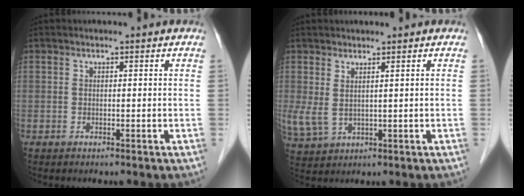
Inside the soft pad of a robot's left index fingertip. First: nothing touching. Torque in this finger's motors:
{"motor_torque": [0.00, -0.24, 0.22, 0.04]}